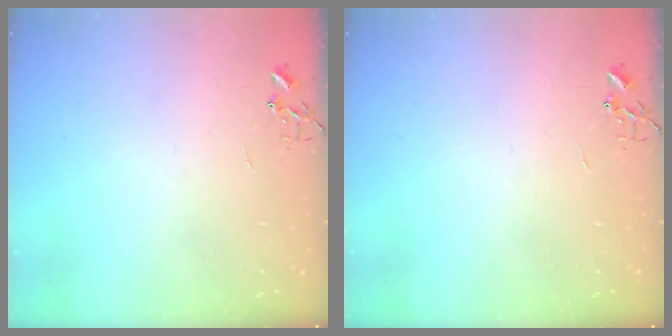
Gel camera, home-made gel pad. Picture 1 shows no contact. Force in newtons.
{"total": 0.0}